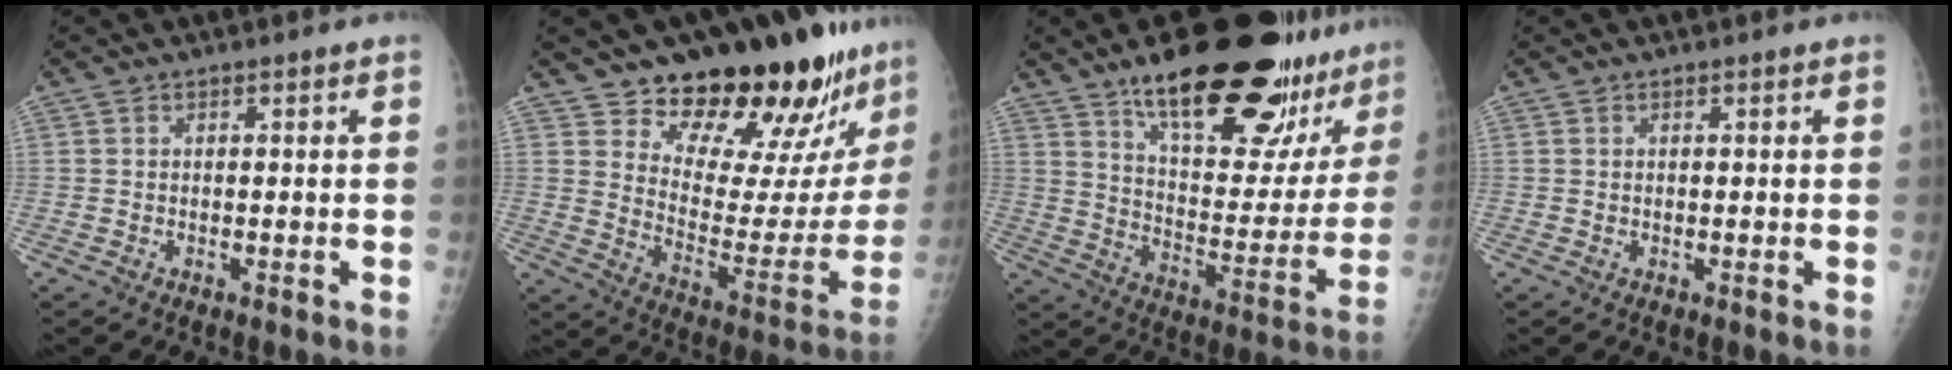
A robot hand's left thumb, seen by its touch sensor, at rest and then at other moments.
{"total": 23.8, "force": [19.4, 7.9, 11.5], "torque": [-0.120, -0.145, 0.267]}
{"total": 28.9, "force": [20.0, 9.5, 18.6], "torque": [-0.223, -0.085, 0.293]}
{"total": 0.0}